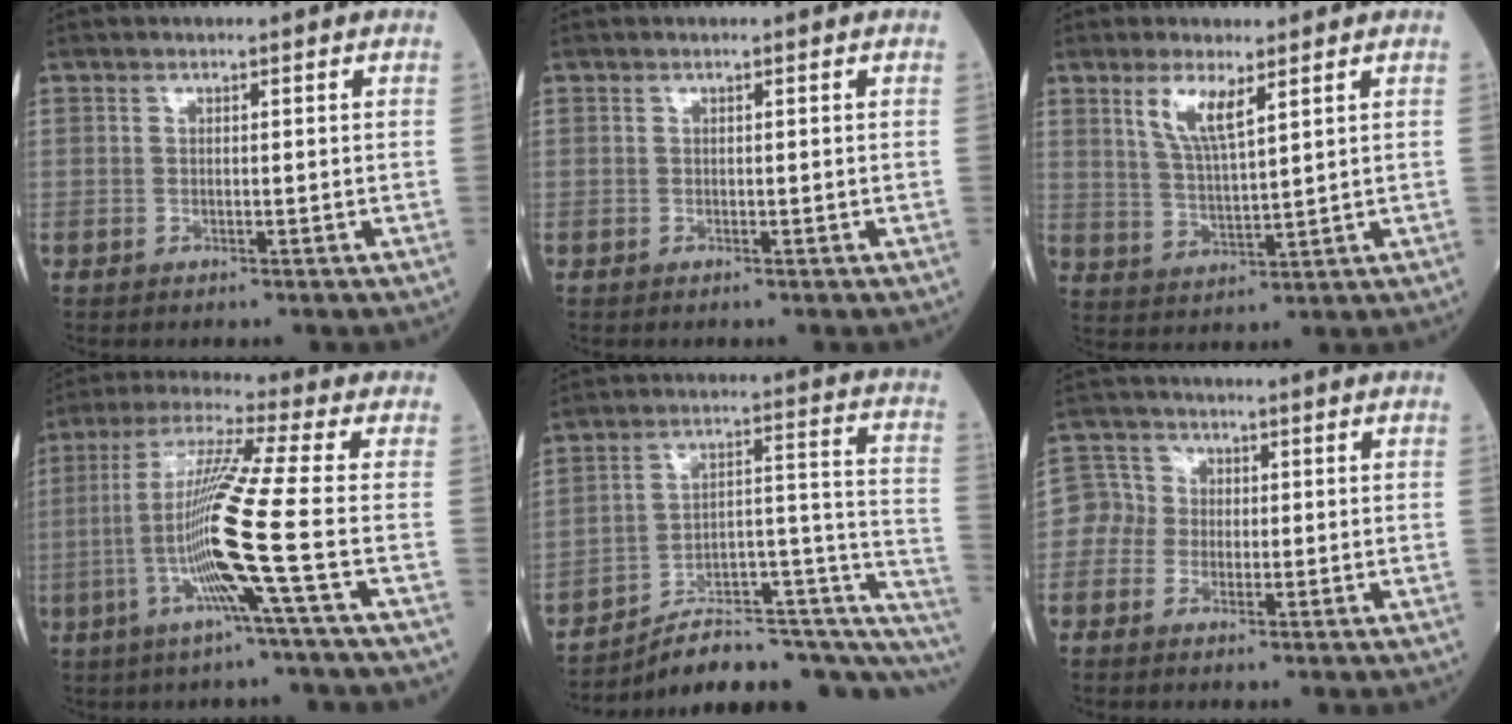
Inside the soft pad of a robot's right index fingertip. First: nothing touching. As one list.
[{"total": 0.0}, {"total": 6.0, "force": [3.4, 1.0, 4.9], "torque": [-0.101, -0.007, 0.069]}, {"total": 12.7, "force": [-3.3, -2.7, 12.0], "torque": [-0.238, -0.005, -0.072]}, {"total": 21.7, "force": [-17.5, 5.5, 11.5], "torque": [-0.091, 0.066, -0.244]}, {"total": 3.7, "force": [-0.6, 3.6, 0.6], "torque": [-0.002, 0.018, -0.019]}]